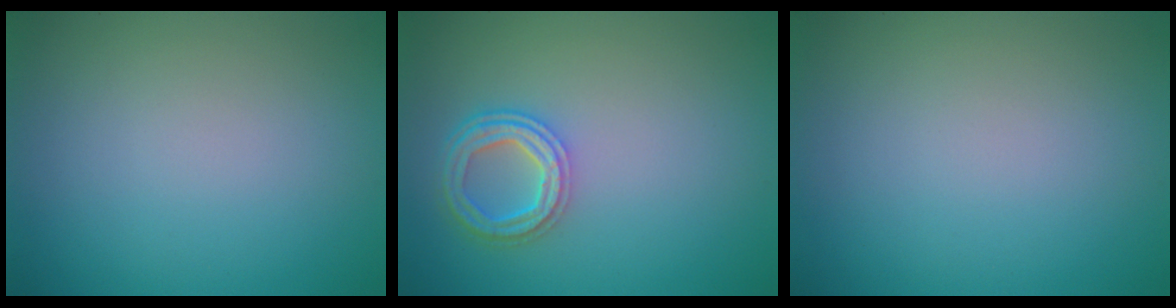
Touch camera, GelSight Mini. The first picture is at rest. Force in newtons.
{"total": 4.1, "press": 3.2, "slide": 2.5}
{"total": 0.0}